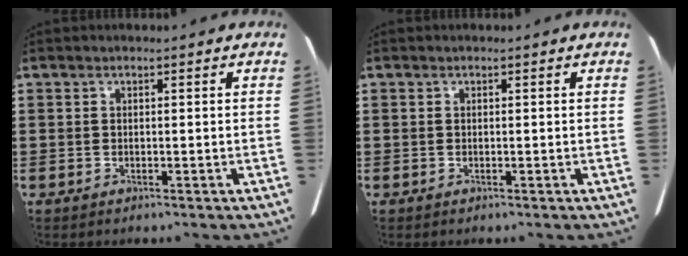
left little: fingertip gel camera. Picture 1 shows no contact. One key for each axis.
{"total": 0.0}